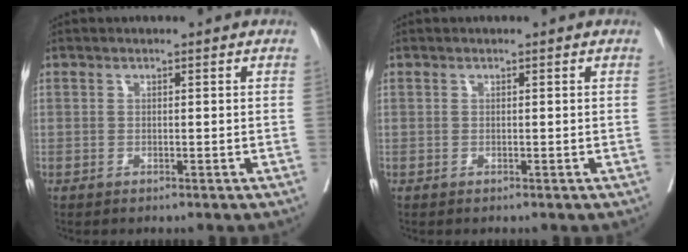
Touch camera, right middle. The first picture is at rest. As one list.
[{"total": 0.0}]